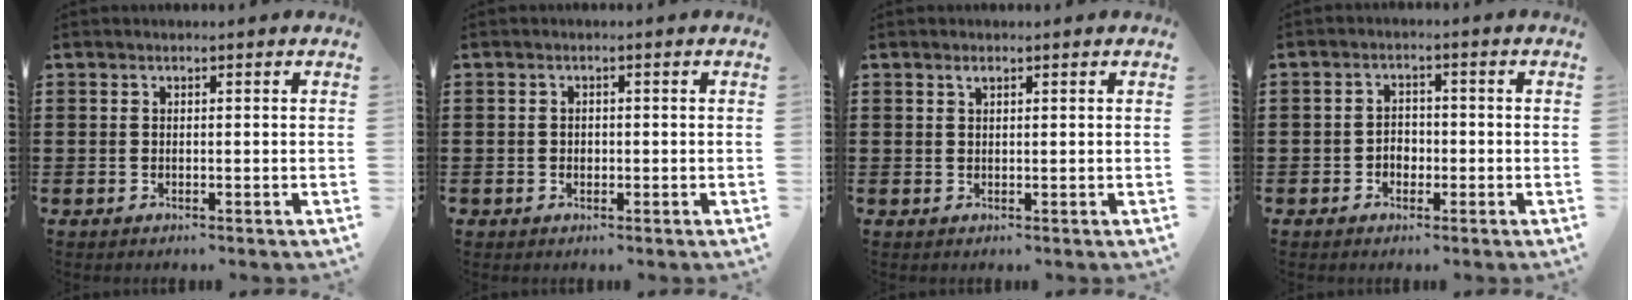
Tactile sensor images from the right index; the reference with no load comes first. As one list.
[{"total": 0.9, "force": [-0.3, 0.8, 0.2], "torque": [-0.007, 0.003, -0.007]}, {"total": 0.9, "force": [0.5, 0.4, 0.7], "torque": [-0.015, 0.003, 0.010]}, {"total": 2.2, "force": [-1.0, 1.8, 0.9], "torque": [-0.023, 0.005, -0.023]}]